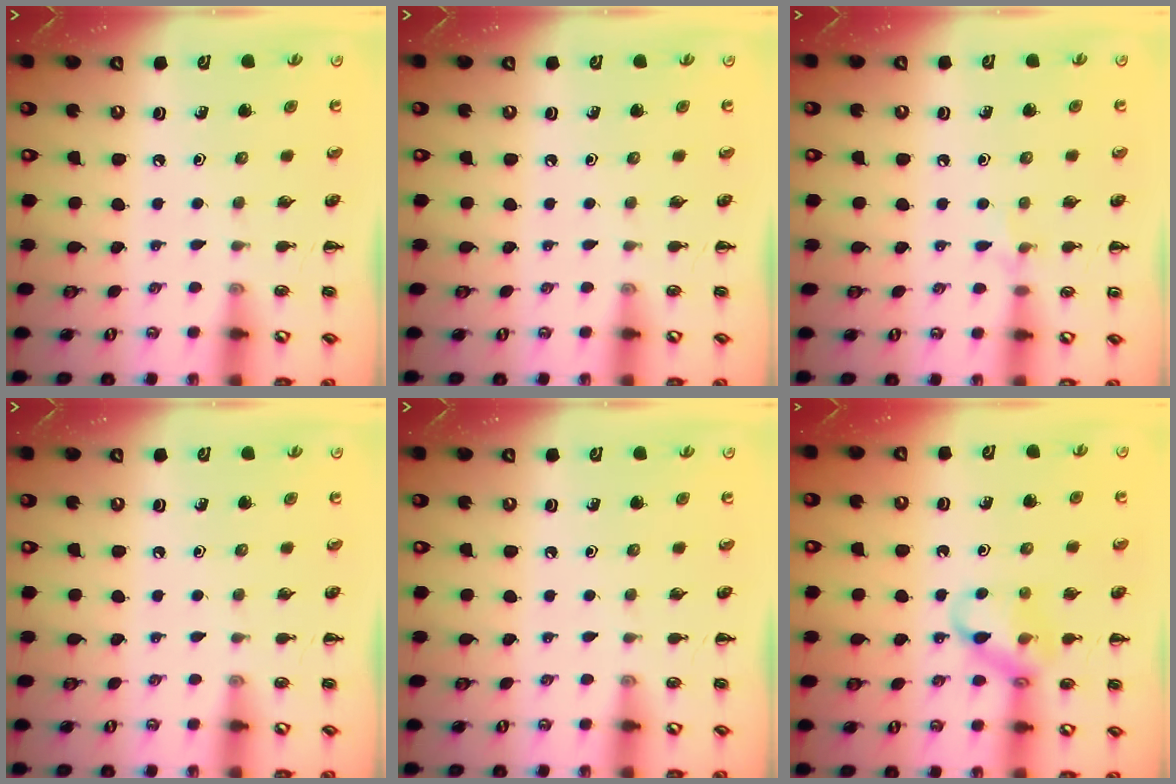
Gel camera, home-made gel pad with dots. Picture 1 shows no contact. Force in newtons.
{"total": 0.0}
{"total": 4.0, "press": 3.7, "slide": 1.5}
{"total": 0.0}
{"total": 0.0}
{"total": 12.5, "press": 12.4, "slide": 1.7}